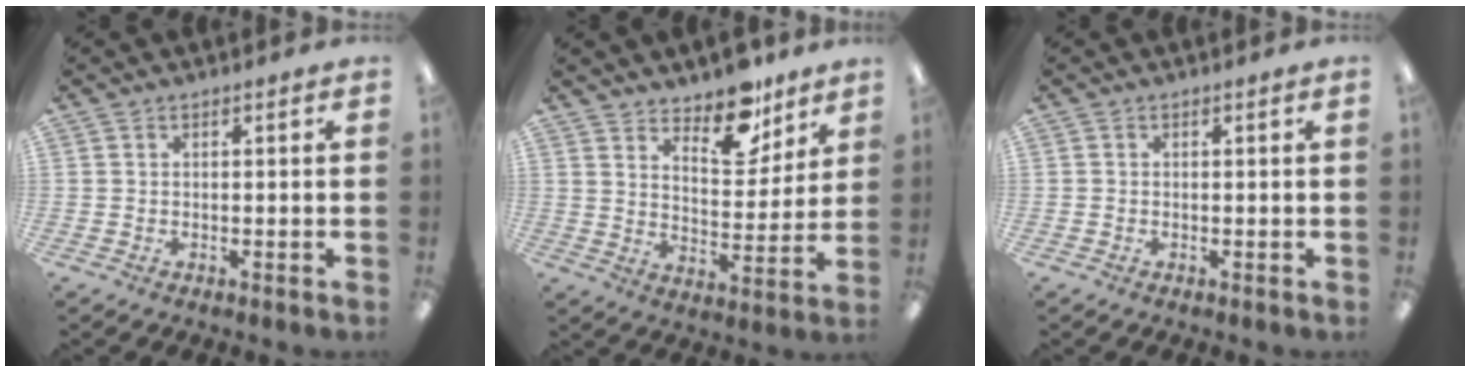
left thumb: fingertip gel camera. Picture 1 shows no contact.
{"total": 11.6, "force": [9.4, 5.1, 4.6], "torque": [-0.049, -0.069, 0.167]}
{"total": 0.0}